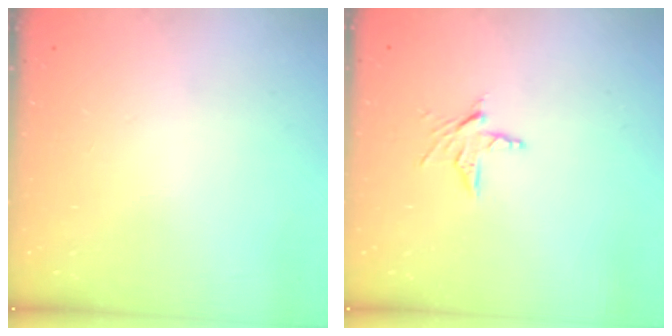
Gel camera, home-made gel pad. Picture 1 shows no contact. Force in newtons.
{"total": 4.8, "press": 4.7, "slide": 0.3}